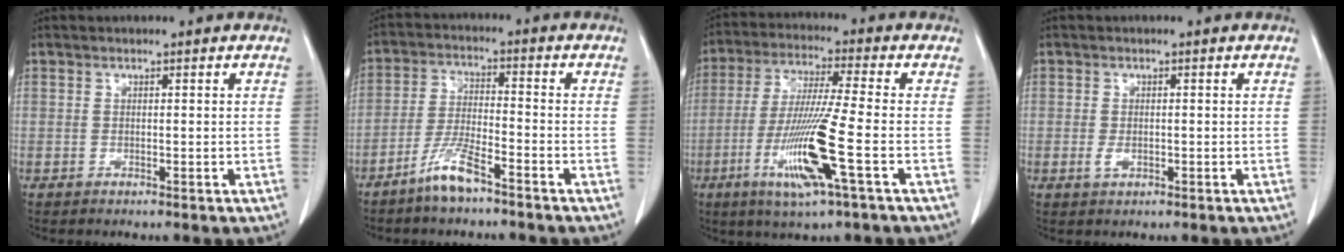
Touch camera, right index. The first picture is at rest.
{"total": 6.5, "force": [-4.8, 0.8, 4.2], "torque": [-0.093, -0.008, -0.097]}
{"total": 13.0, "force": [-4.5, -0.5, 12.2], "torque": [-0.248, -0.022, -0.087]}
{"total": 1.6, "force": [-0.5, 1.0, 1.1], "torque": [-0.020, 0.000, -0.003]}